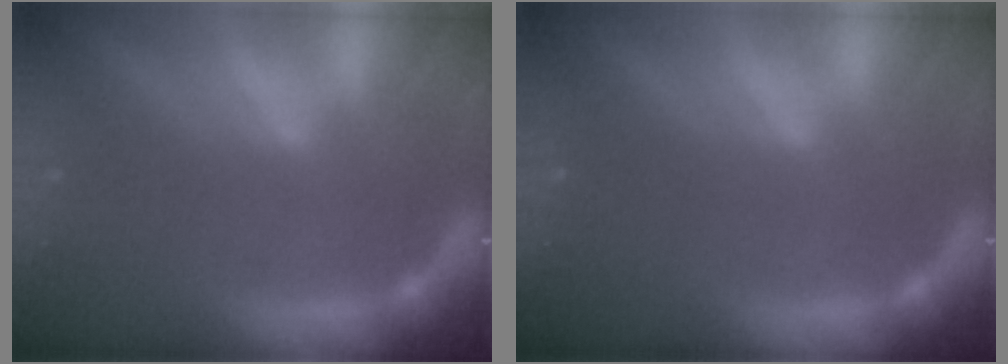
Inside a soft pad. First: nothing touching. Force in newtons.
{"total": 0.0}